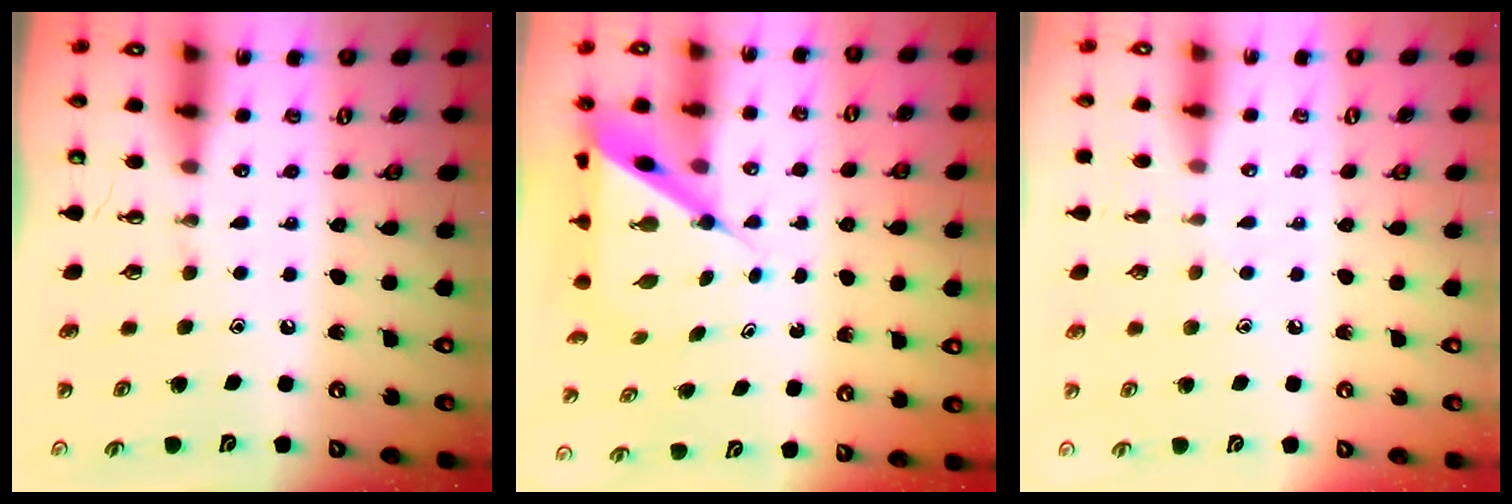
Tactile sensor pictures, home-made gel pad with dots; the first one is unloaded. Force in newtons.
{"total": 9.0, "press": 9.0, "slide": 0.7}
{"total": 4.0, "press": 4.0, "slide": 0.6}